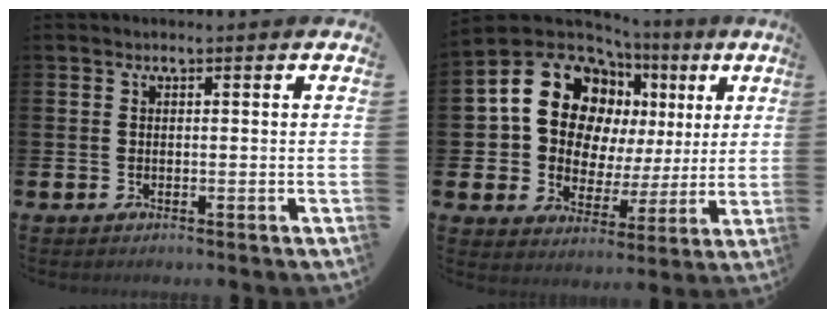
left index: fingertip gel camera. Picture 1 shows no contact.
{"total": 12.5, "force": [3.8, 10.4, 5.7], "torque": [-0.151, -0.017, 0.073]}